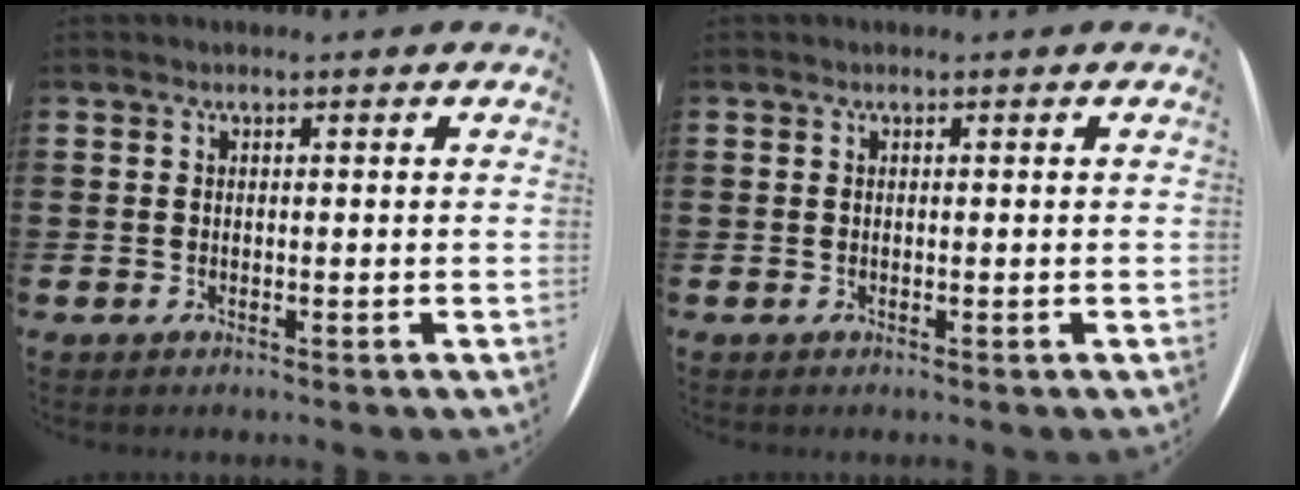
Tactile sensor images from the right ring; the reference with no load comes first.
{"total": 0.0}